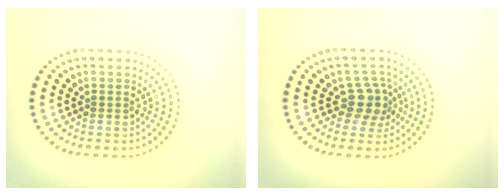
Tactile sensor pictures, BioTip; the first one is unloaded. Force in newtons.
{"total": 2.8, "press": 2.2, "slide": 1.8}